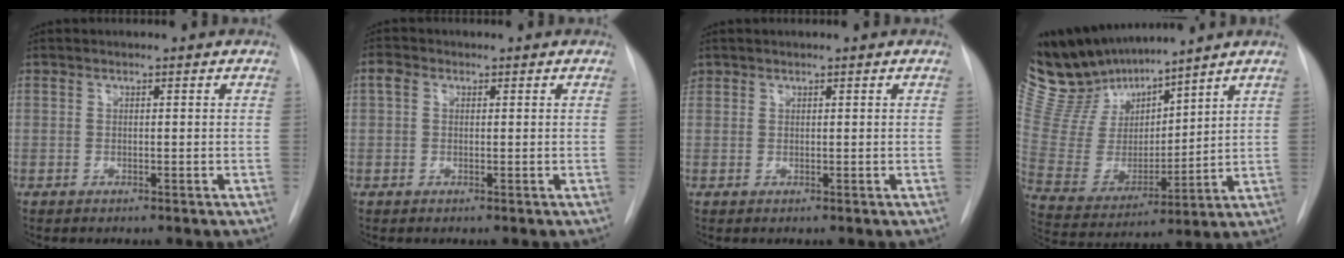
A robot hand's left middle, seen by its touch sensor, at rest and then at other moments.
{"total": 1.8, "force": [0.5, 1.4, 1.0], "torque": [-0.024, 0.015, 0.008]}
{"total": 0.9, "force": [0.6, 0.7, 0.0], "torque": [0.001, 0.013, 0.010]}
{"total": 15.4, "force": [14.2, 3.6, 4.8], "torque": [-0.110, 0.002, 0.289]}